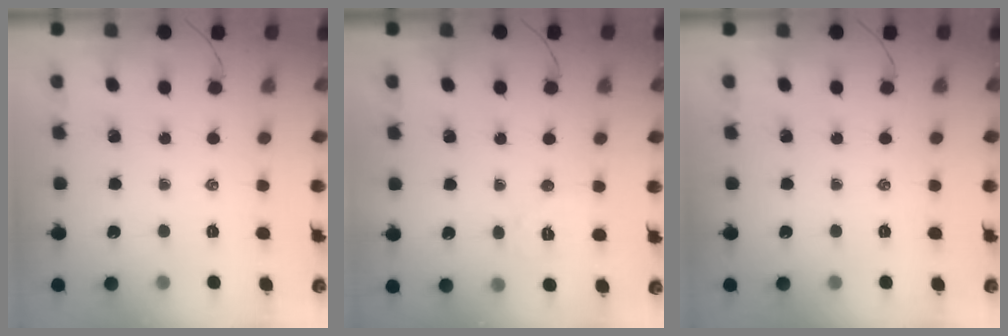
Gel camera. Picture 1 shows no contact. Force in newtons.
{"total": 5.9, "press": 5.8, "slide": 0.9}
{"total": 0.0}